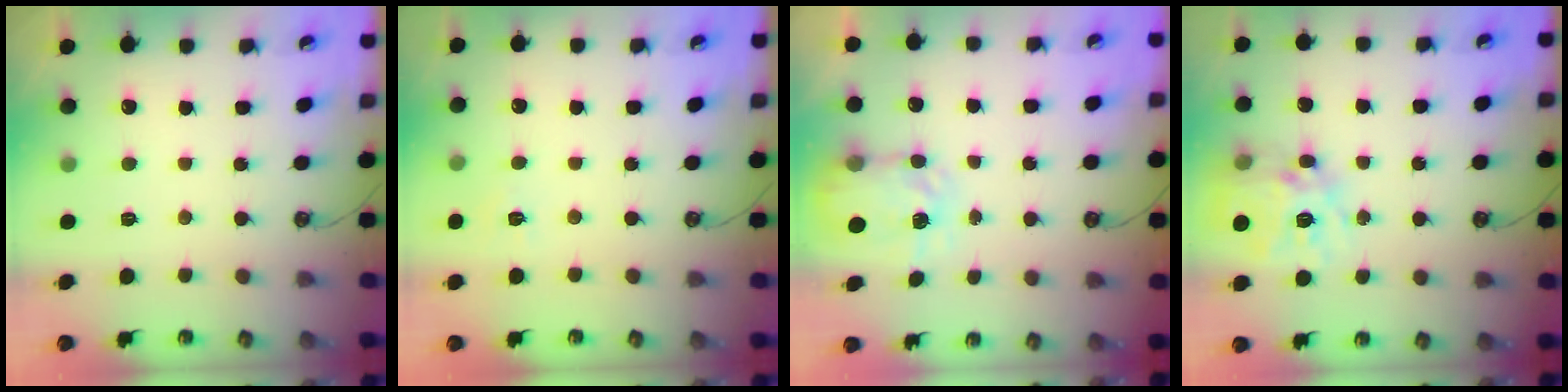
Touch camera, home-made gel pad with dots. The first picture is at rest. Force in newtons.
{"total": 4.1, "press": 4.1, "slide": 0.6}
{"total": 5.1, "press": 5.1, "slide": 0.4}
{"total": 15.1, "press": 15.0, "slide": 1.6}